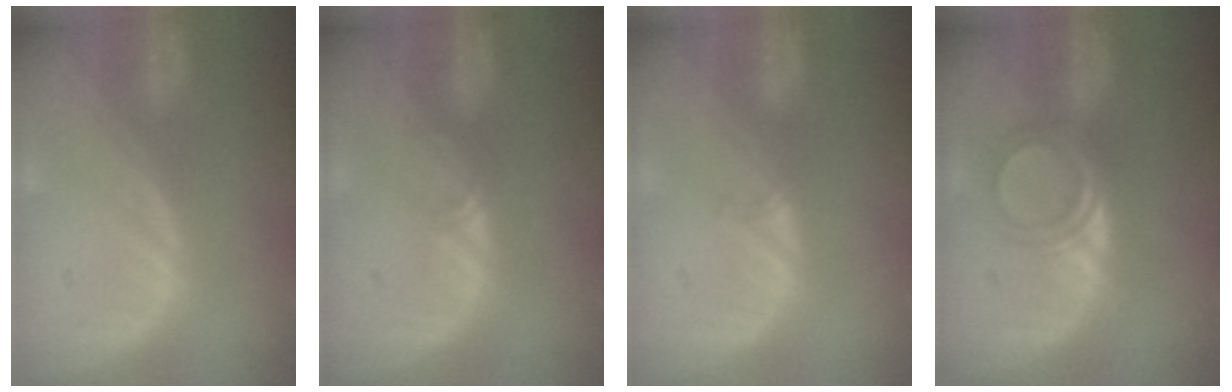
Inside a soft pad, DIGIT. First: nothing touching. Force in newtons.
{"total": 1.4, "press": 1.1, "slide": 0.9}
{"total": 1.3, "press": 1.0, "slide": 0.9}
{"total": 4.9, "press": 4.4, "slide": 2.2}